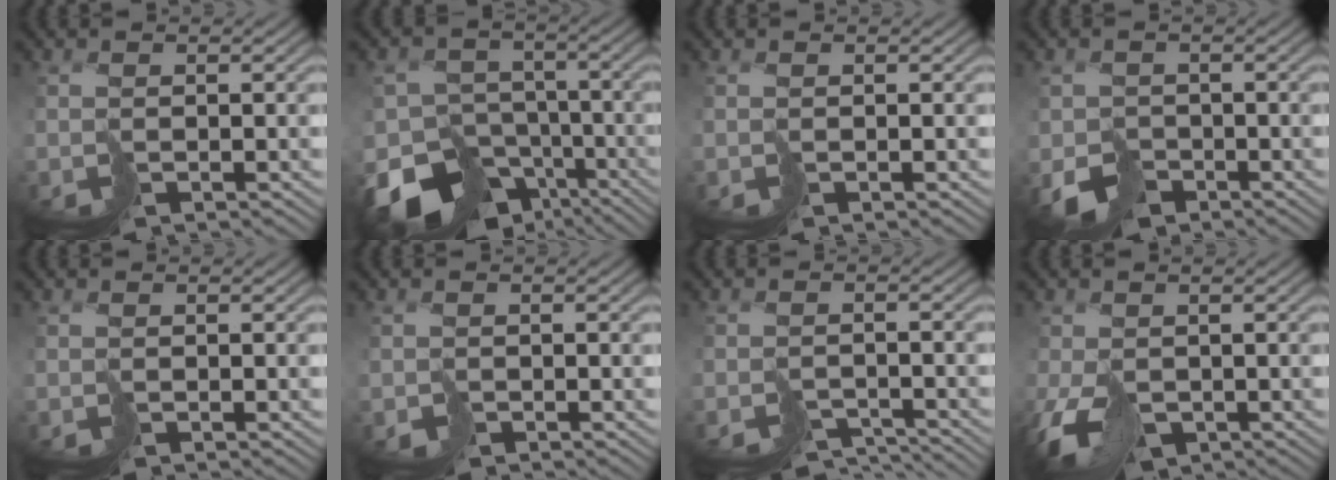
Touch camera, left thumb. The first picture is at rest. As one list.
[{"total": 13.4, "force": [-9.4, 7.7, 5.7], "torque": [-0.119, -0.025, -0.142]}, {"total": 0.0}, {"total": 3.3, "force": [-2.0, 2.4, 0.8], "torque": [-0.008, -0.003, -0.041]}, {"total": 0.0}, {"total": 0.6, "force": [-0.3, 0.4, -0.1], "torque": [0.007, 0.001, -0.008]}, {"total": 4.1, "force": [-3.8, 1.2, 0.8], "torque": [-0.004, -0.008, -0.052]}, {"total": 5.5, "force": [-2.3, 3.2, 3.8], "torque": [-0.077, -0.009, -0.040]}]